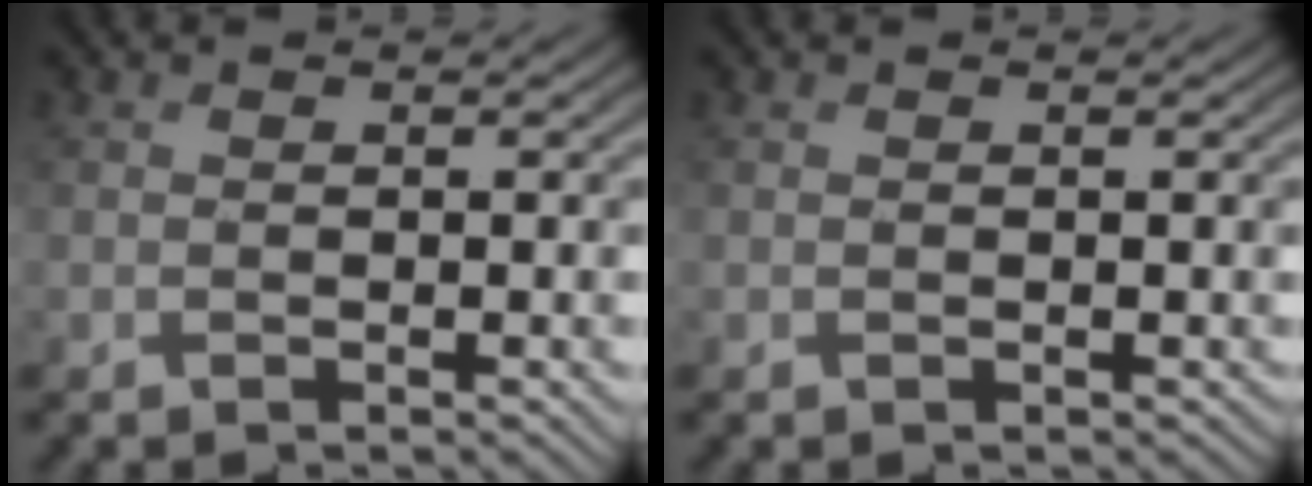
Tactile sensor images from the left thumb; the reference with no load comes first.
{"total": 0.0}